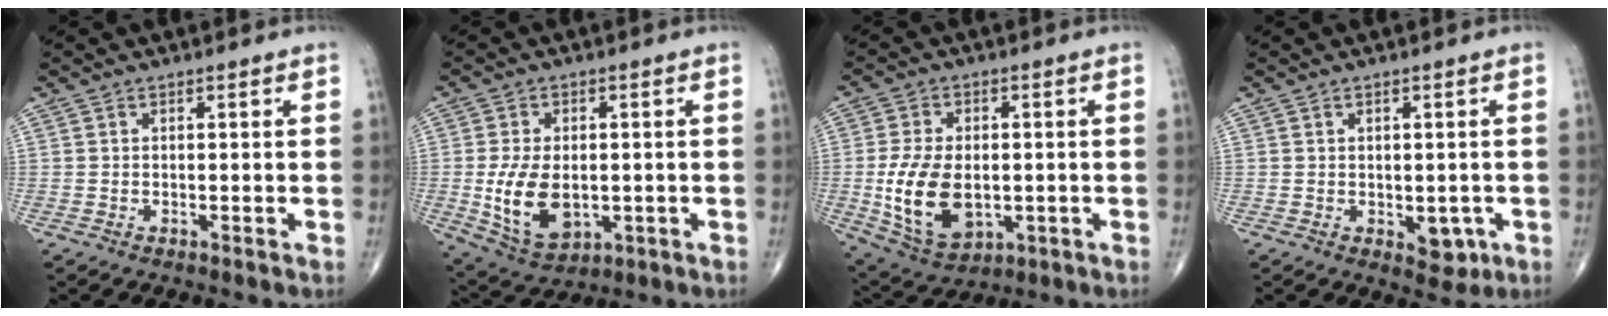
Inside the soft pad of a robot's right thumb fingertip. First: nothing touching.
{"total": 11.5, "force": [-1.3, 7.1, 9.0], "torque": [-0.156, -0.008, -0.008]}
{"total": 13.7, "force": [-1.7, 8.3, 10.7], "torque": [-0.195, -0.007, -0.013]}
{"total": 4.2, "force": [-1.1, 2.7, 3.1], "torque": [-0.015, -0.002, -0.005]}